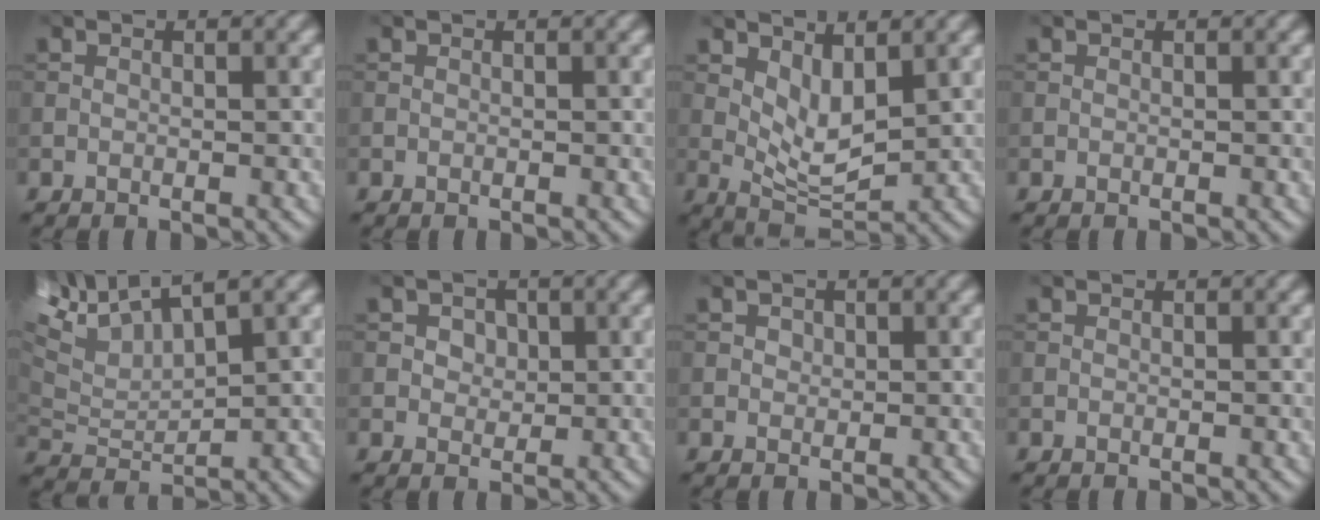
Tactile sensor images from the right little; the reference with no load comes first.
{"total": 0.0}
{"total": 2.7, "force": [0.8, 0.8, 2.4], "torque": [-0.061, -0.007, 0.039]}
{"total": 0.0}
{"total": 6.7, "force": [3.9, 2.2, 4.9], "torque": [-0.127, 0.026, 0.088]}
{"total": 1.0, "force": [0.3, 0.9, 0.3], "torque": [-0.018, 0.011, 0.018]}
{"total": 0.7, "force": [-0.3, -0.3, -0.6], "torque": [0.002, 0.003, 0.016]}
{"total": 0.0}